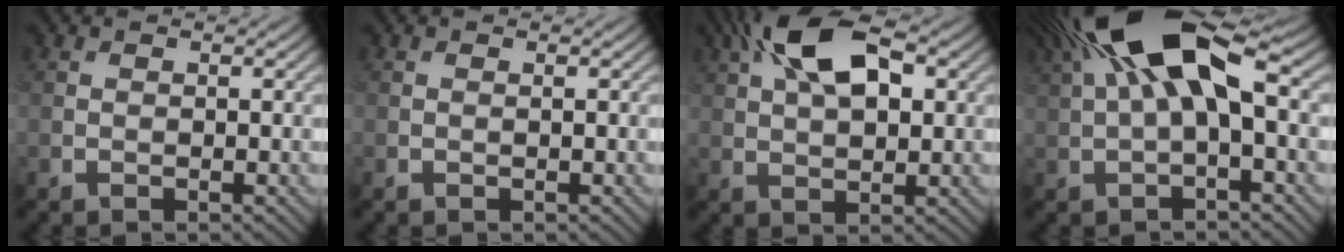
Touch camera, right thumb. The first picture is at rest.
{"total": 0.0}
{"total": 11.7, "force": [4.5, 5.5, 9.2], "torque": [-0.172, 0.026, 0.071]}
{"total": 13.6, "force": [3.7, 5.4, 11.9], "torque": [-0.234, 0.024, 0.061]}